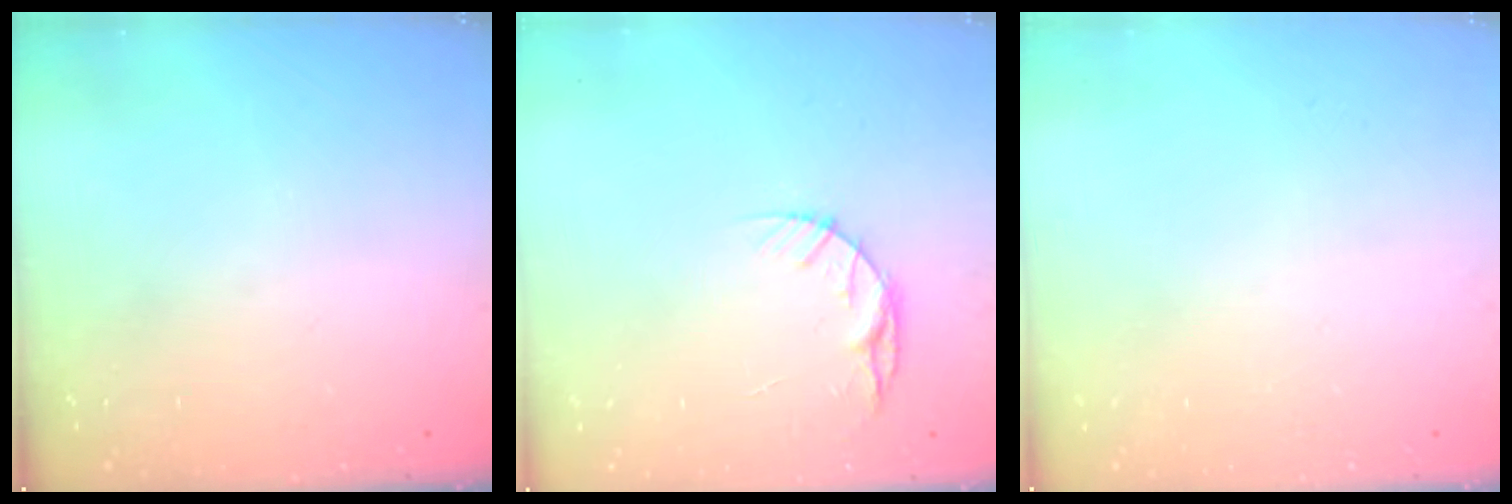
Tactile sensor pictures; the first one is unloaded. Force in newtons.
{"total": 6.1, "press": 6.0, "slide": 0.6}
{"total": 0.0}